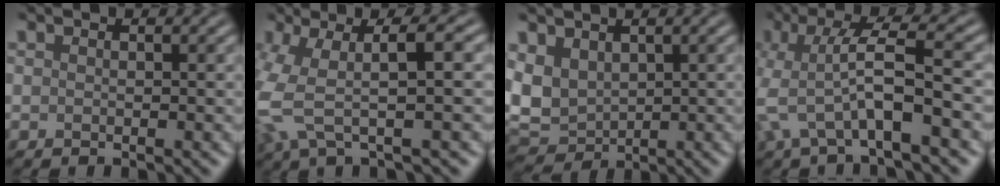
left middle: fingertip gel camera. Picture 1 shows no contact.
{"total": 6.2, "force": [-0.4, 1.6, 5.9], "torque": [-0.141, 0.005, -0.015]}
{"total": 4.8, "force": [0.9, 3.7, 3.0], "torque": [-0.076, -0.005, 0.015]}
{"total": 6.0, "force": [-1.7, 1.2, 5.7], "torque": [-0.119, 0.009, -0.037]}